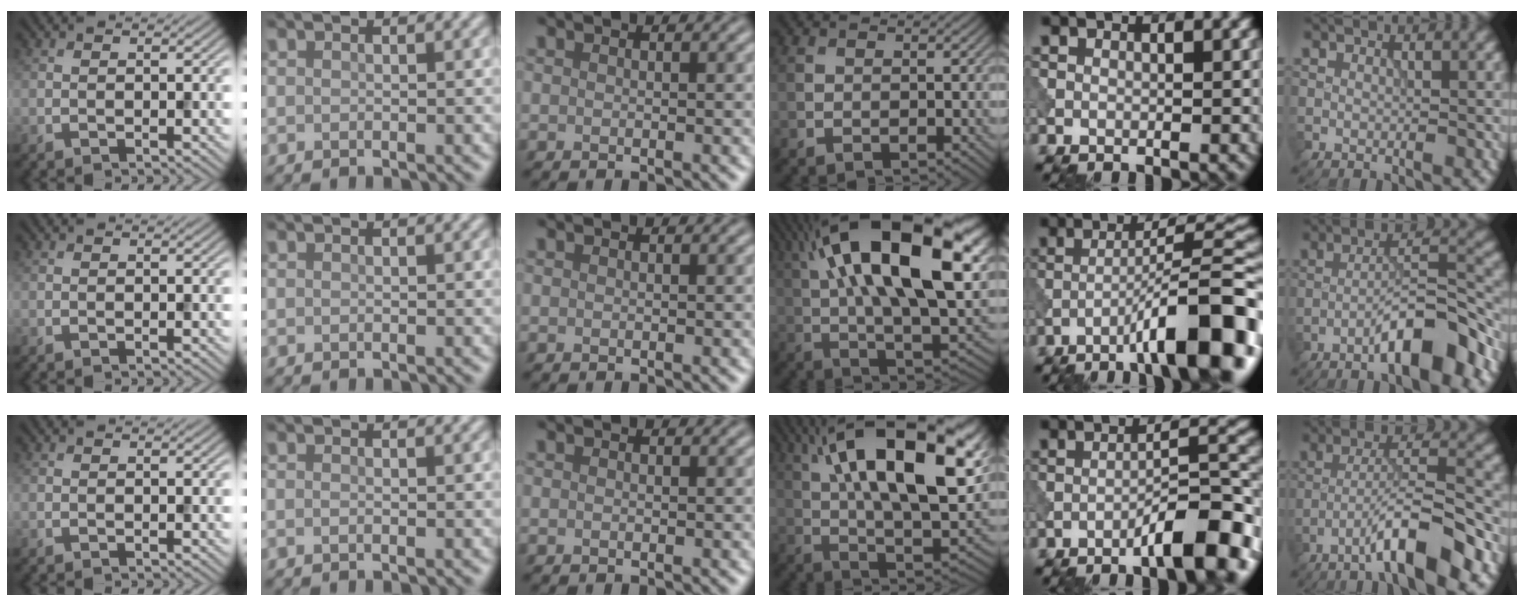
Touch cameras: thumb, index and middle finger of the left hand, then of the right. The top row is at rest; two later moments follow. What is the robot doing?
{"motion": "dispense", "object": "syringe"}